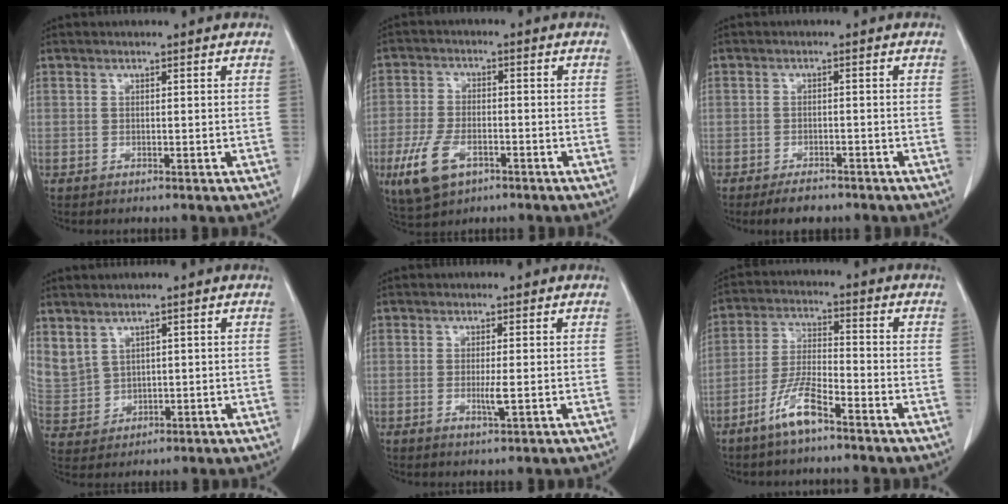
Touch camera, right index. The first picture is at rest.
{"total": 8.2, "force": [-3.9, 4.3, 5.8], "torque": [-0.131, -0.006, -0.065]}
{"total": 3.9, "force": [-3.1, 1.6, 1.7], "torque": [-0.028, -0.001, -0.044]}
{"total": 9.2, "force": [4.5, 7.2, 3.7], "torque": [-0.119, 0.016, 0.118]}
{"total": 2.1, "force": [-0.2, 0.0, 2.1], "torque": [-0.040, -0.004, -0.002]}
{"total": 7.4, "force": [-5.0, 1.1, 5.4], "torque": [-0.116, -0.008, -0.099]}